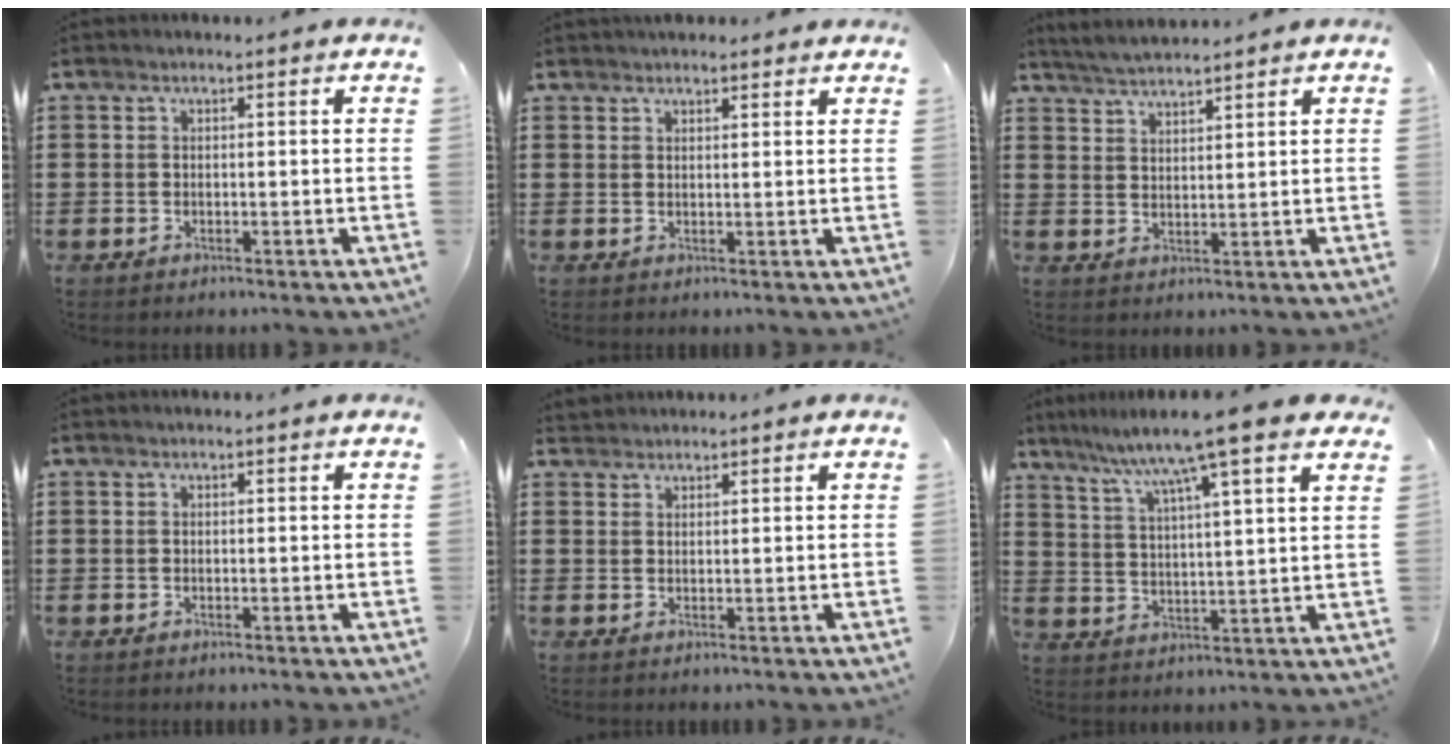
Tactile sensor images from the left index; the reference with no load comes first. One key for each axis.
{"total": 2.0, "fx": 1.9, "fy": 0.5, "fz": 0.4, "tx": -0.011, "ty": 0.001, "tz": 0.038}
{"total": 1.4, "fx": 1.3, "fy": -0.1, "fz": 0.5, "tx": -0.011, "ty": 0.001, "tz": 0.024}
{"total": 0.0}
{"total": 1.5, "fx": 1.4, "fy": 0.5, "fz": 0.0, "tx": -0.003, "ty": 0.001, "tz": 0.029}
{"total": 8.4, "fx": 6.9, "fy": -0.6, "fz": 4.9, "tx": -0.111, "ty": -0.039, "tz": 0.109}